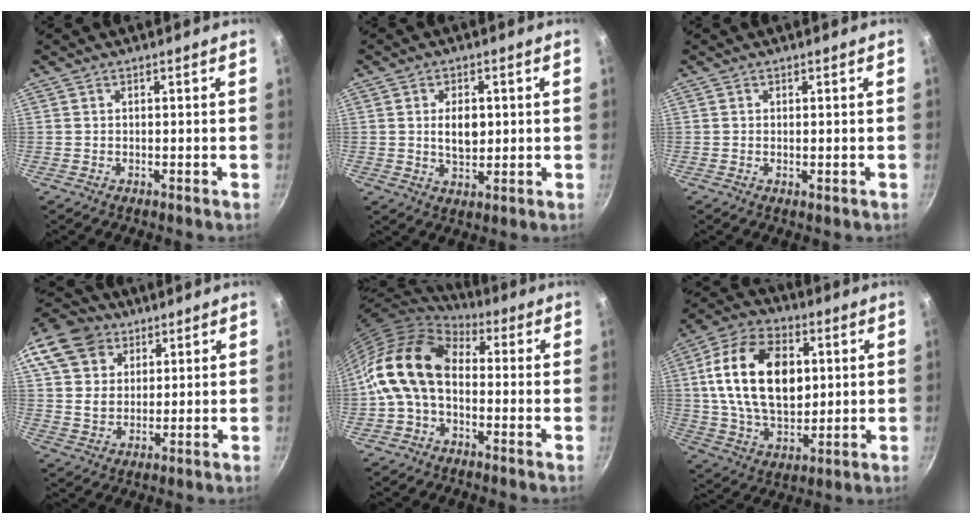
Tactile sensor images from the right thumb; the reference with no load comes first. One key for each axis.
{"total": 5.7, "fx": 0.6, "fy": 3.5, "fz": 4.5, "tx": -0.062, "ty": -0.007, "tz": 0.012}
{"total": 0.8, "fx": 0.0, "fy": 0.3, "fz": 0.7, "tx": -0.011, "ty": -0.002, "tz": -0.001}
{"total": 16.7, "fx": 8.5, "fy": 12.6, "fz": 6.9, "tx": -0.139, "ty": 0.006, "tz": 0.152}
{"total": 14.6, "fx": 0.1, "fy": 9.9, "fz": 10.8, "tx": -0.183, "ty": 0.030, "tz": -0.017}
{"total": 20.7, "fx": 3.8, "fy": 13.1, "fz": 15.5, "tx": -0.260, "ty": 0.000, "tz": 0.062}